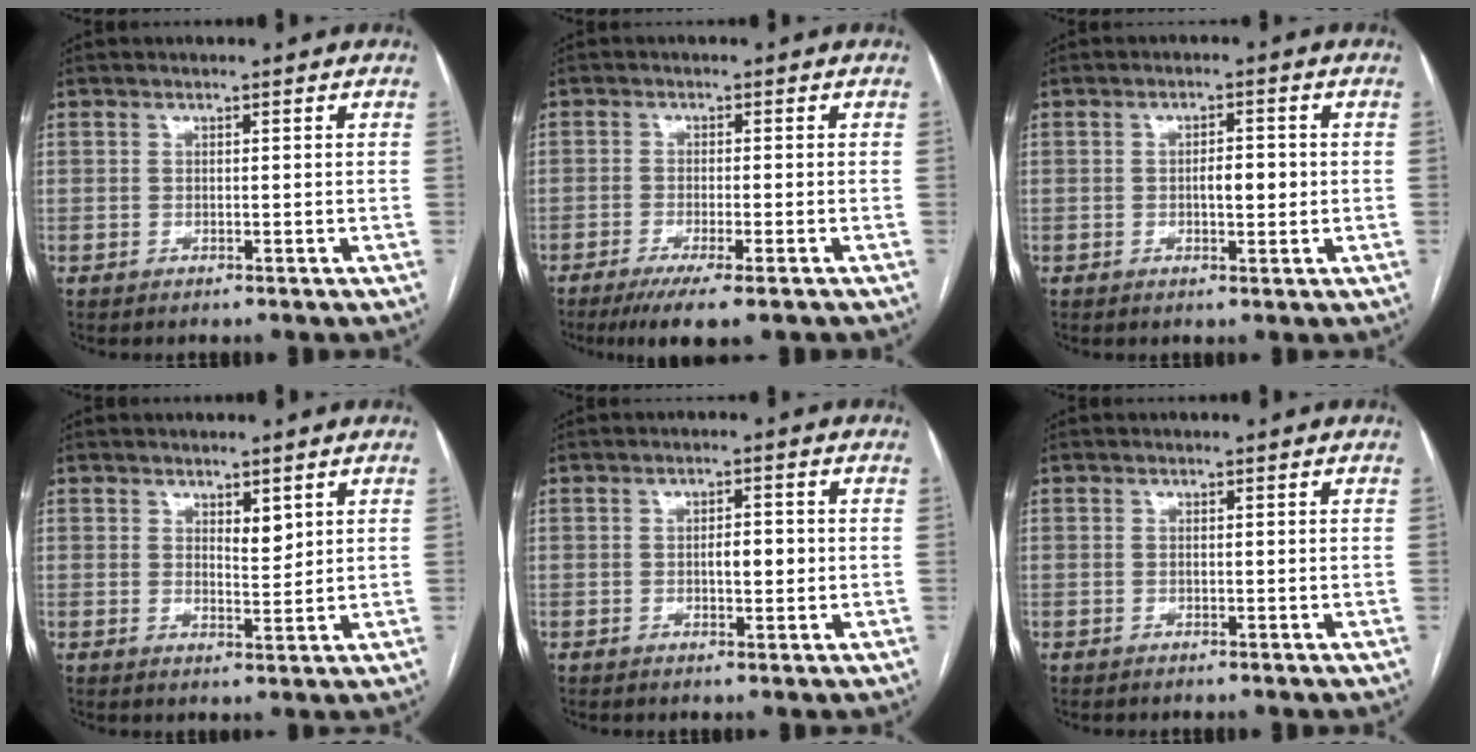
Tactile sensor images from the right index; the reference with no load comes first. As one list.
[{"total": 7.7, "force": [-5.5, 0.6, 5.4], "torque": [-0.080, -0.018, -0.083]}, {"total": 3.3, "force": [-0.3, 1.2, 3.1], "torque": [-0.048, 0.003, -0.002]}, {"total": 2.6, "force": [1.4, 0.9, 1.9], "torque": [-0.032, -0.007, 0.029]}, {"total": 3.1, "force": [-0.2, 1.1, 2.9], "torque": [-0.044, 0.003, -0.002]}, {"total": 0.0}]